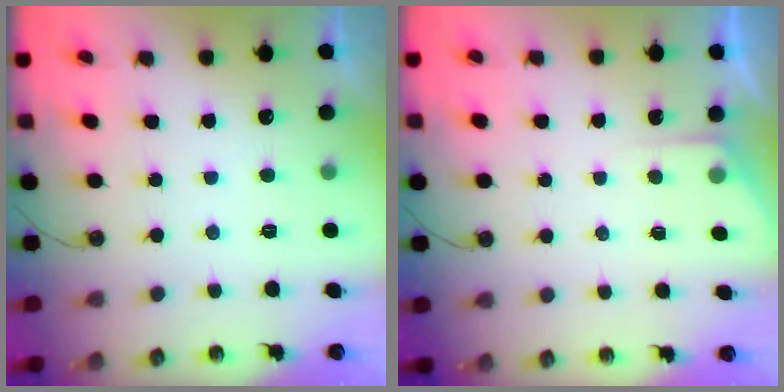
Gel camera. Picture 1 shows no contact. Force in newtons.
{"total": 3.5, "press": 3.5, "slide": 0.5}